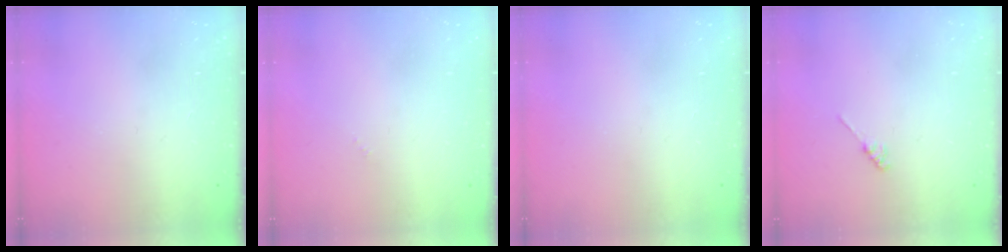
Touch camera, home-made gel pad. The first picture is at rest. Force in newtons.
{"total": 0.0}
{"total": 0.0}
{"total": 1.2, "press": 1.1, "slide": 0.3}